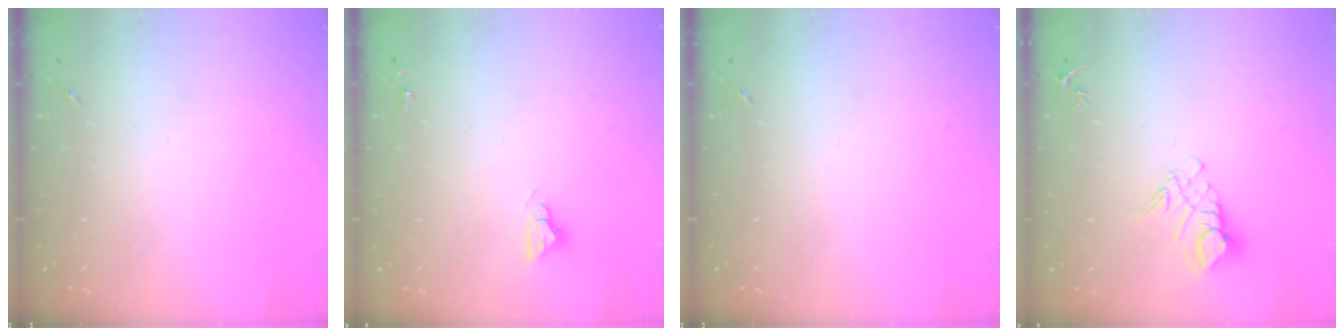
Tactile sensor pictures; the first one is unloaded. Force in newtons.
{"total": 4.8, "press": 4.8, "slide": 0.3}
{"total": 0.0}
{"total": 9.1, "press": 9.1, "slide": 0.9}